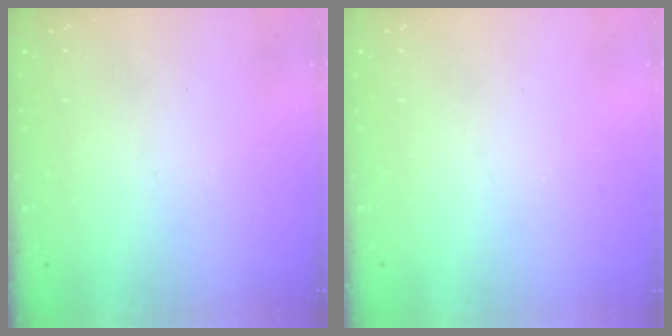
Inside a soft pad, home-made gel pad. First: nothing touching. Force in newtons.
{"total": 0.0}